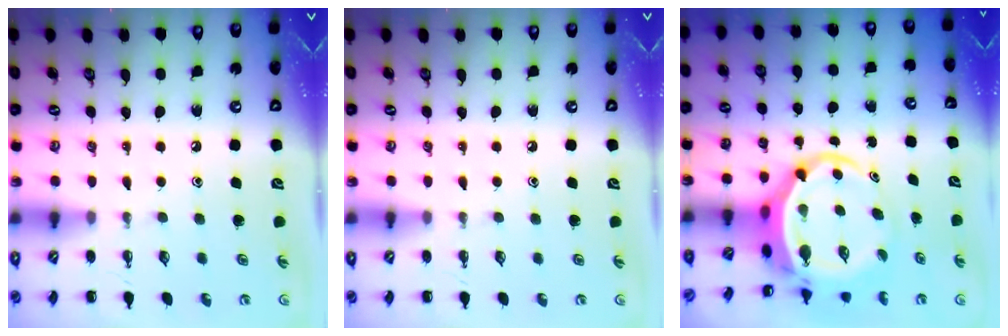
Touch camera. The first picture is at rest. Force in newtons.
{"total": 0.0}
{"total": 8.5, "press": 8.1, "slide": 2.4}